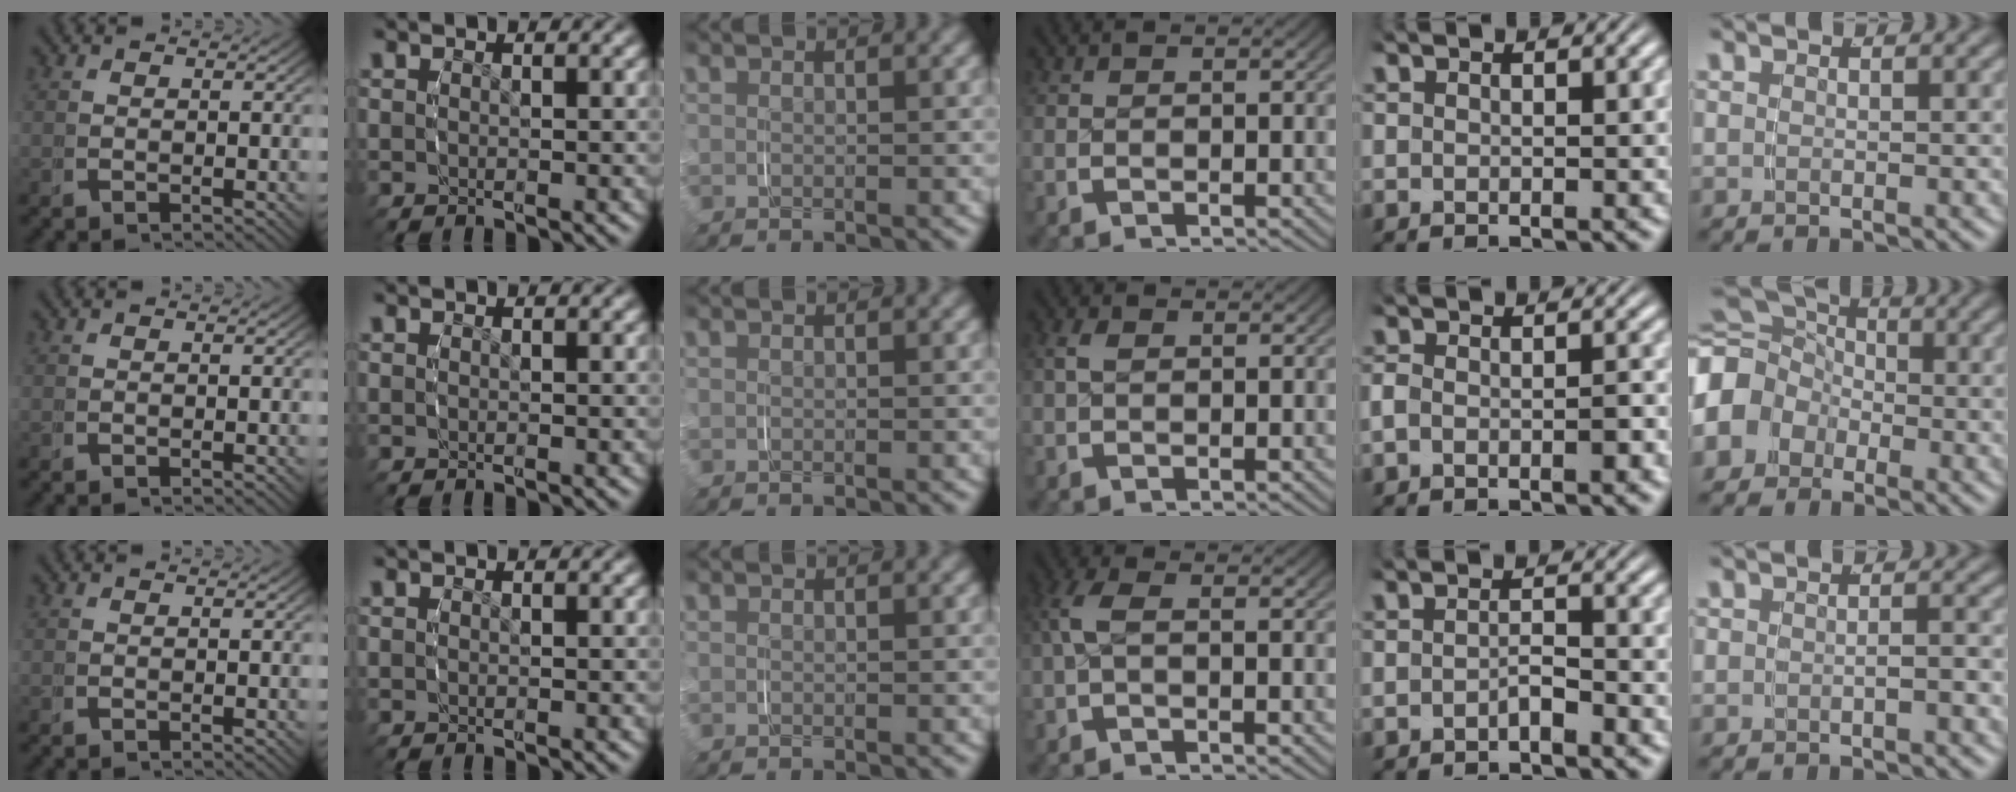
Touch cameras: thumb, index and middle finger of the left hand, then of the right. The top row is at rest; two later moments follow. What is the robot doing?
{"motion": "grasp_and_lifting", "object": "toothpaste"}